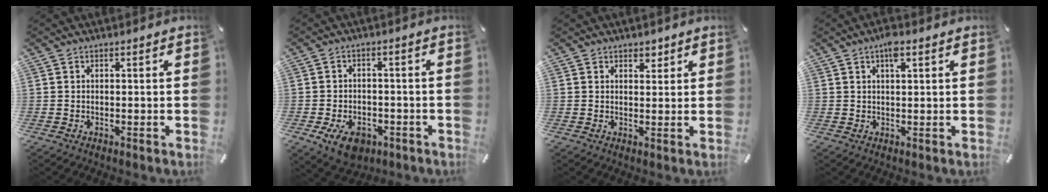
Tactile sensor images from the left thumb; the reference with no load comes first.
{"total": 7.2, "force": [-3.3, 4.9, 4.1], "torque": [-0.077, 0.012, -0.061]}
{"total": 2.3, "force": [1.6, 1.7, 0.5], "torque": [0.013, -0.007, 0.023]}
{"total": 3.5, "force": [1.9, 1.1, 2.7], "torque": [-0.051, 0.002, 0.029]}